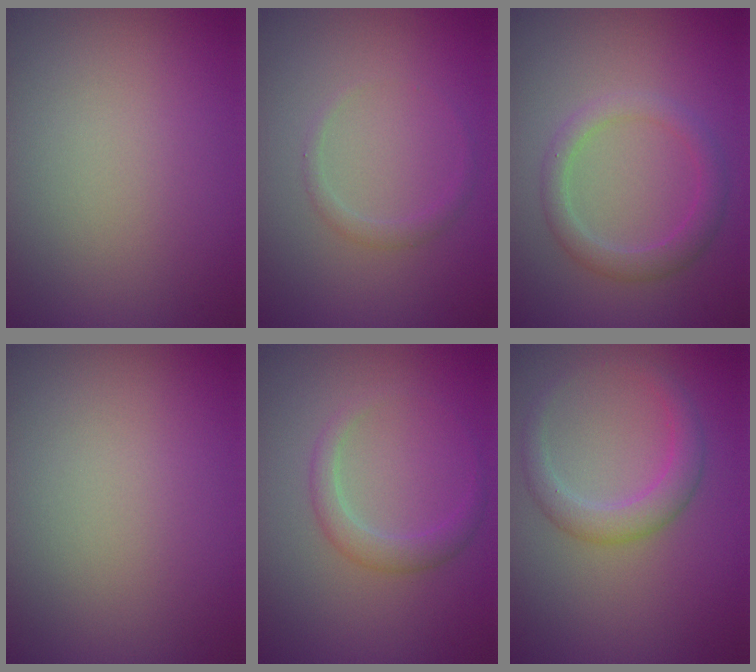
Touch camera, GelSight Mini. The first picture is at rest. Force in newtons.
{"total": 1.0, "press": 1.0, "slide": 0.0}
{"total": 2.6, "press": 2.6, "slide": 0.1}
{"total": 0.0}
{"total": 1.9, "press": 1.9, "slide": 0.1}
{"total": 2.8, "press": 2.8, "slide": 0.1}